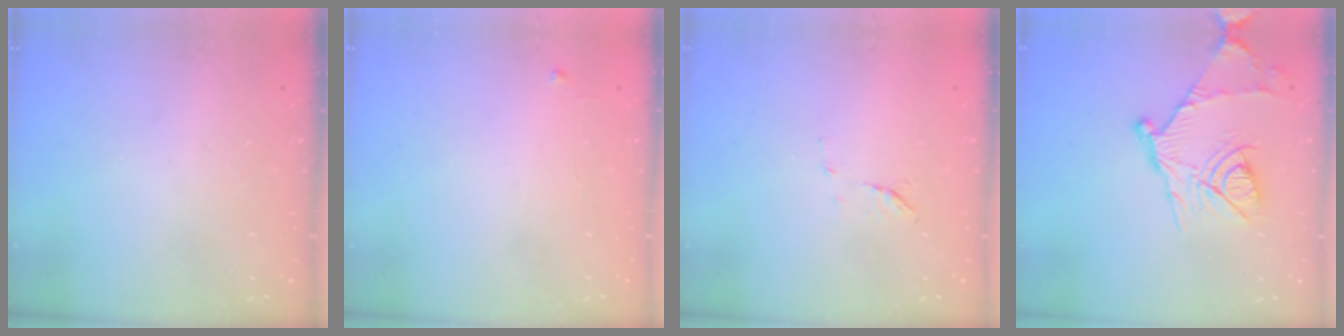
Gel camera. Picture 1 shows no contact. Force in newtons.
{"total": 3.1, "press": 3.1, "slide": 0.5}
{"total": 4.9, "press": 4.8, "slide": 1.3}
{"total": 15.1, "press": 15.0, "slide": 1.3}